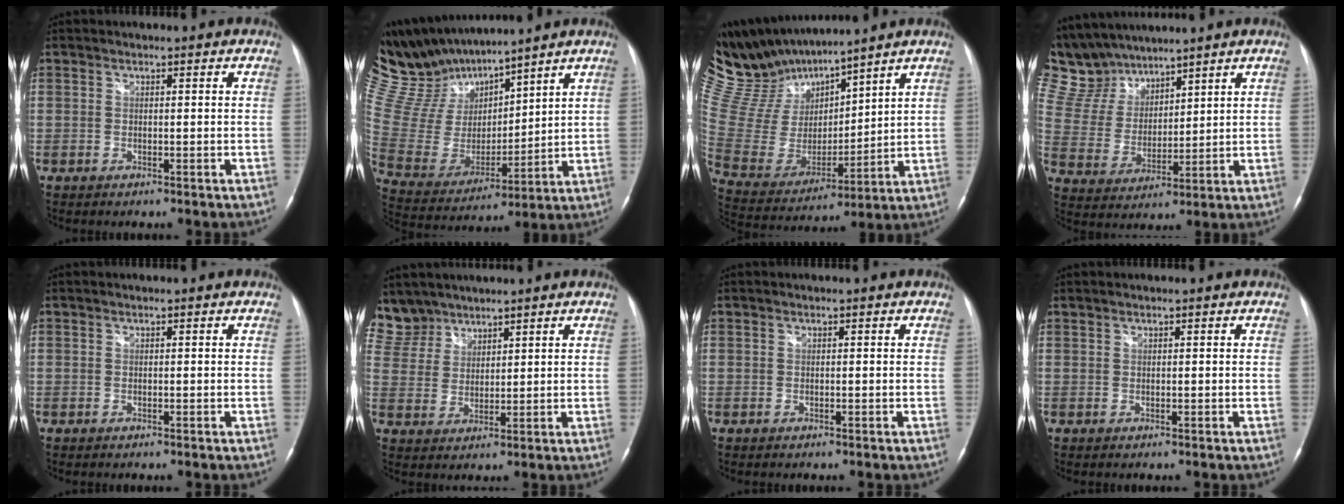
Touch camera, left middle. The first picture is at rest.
{"total": 16.6, "force": [14.9, 4.3, 5.8], "torque": [-0.129, 0.011, 0.300]}
{"total": 16.5, "force": [15.0, 3.7, 5.8], "torque": [-0.132, 0.009, 0.304]}
{"total": 11.9, "force": [10.7, 4.4, 2.6], "torque": [-0.071, 0.023, 0.223]}
{"total": 0.0}
{"total": 7.8, "force": [6.6, 4.1, 0.0], "torque": [-0.004, 0.011, 0.143]}
{"total": 0.0}
{"total": 0.0}